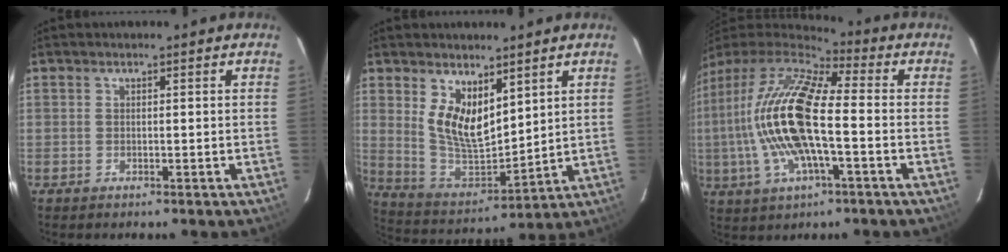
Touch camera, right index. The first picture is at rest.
{"total": 11.4, "force": [5.4, 5.7, 8.3], "torque": [-0.152, -0.010, 0.121]}
{"total": 19.5, "force": [-1.8, 6.0, 18.5], "torque": [-0.348, -0.006, -0.044]}